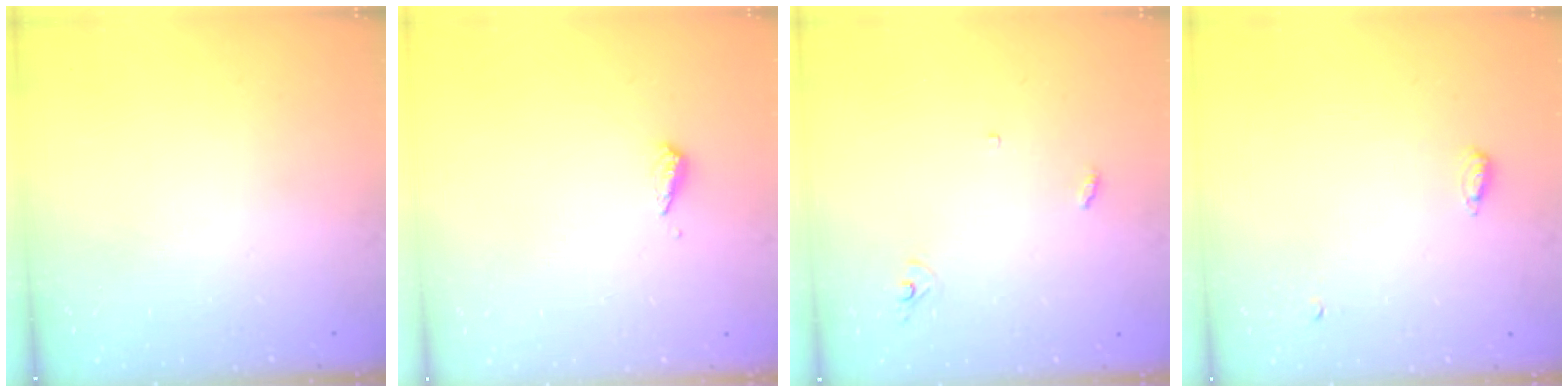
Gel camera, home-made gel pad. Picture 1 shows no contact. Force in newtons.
{"total": 3.0, "press": 3.0, "slide": 0.2}
{"total": 2.9, "press": 2.9, "slide": 0.2}
{"total": 8.9, "press": 6.0, "slide": 6.5}